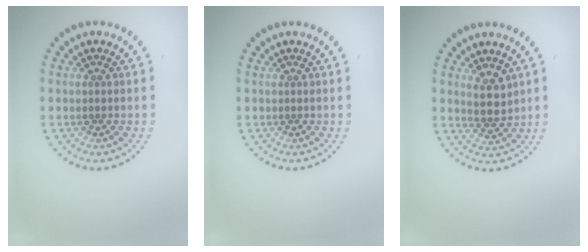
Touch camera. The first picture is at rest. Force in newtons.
{"total": 0.0}
{"total": 2.5, "press": 2.2, "slide": 1.2}